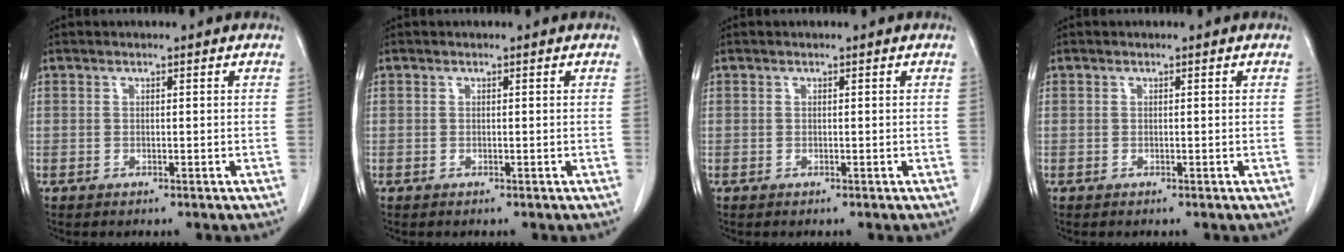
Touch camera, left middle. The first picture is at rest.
{"total": 0.0}
{"total": 0.0}
{"total": 0.0}